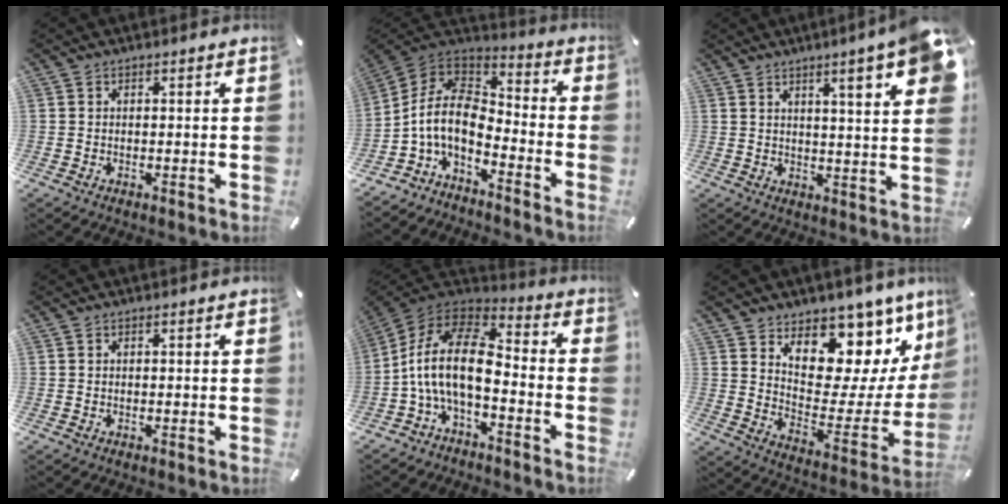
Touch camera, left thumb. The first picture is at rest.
{"total": 10.0, "force": [-4.3, 5.8, 6.9], "torque": [-0.166, -0.003, -0.087]}
{"total": 9.8, "force": [5.3, 1.0, 8.1], "torque": [-0.113, -0.033, 0.081]}
{"total": 0.0}
{"total": 15.8, "force": [-2.9, 8.1, 13.3], "torque": [-0.277, 0.012, -0.053]}
{"total": 11.7, "force": [9.1, 7.0, 2.6], "torque": [-0.016, -0.114, 0.152]}